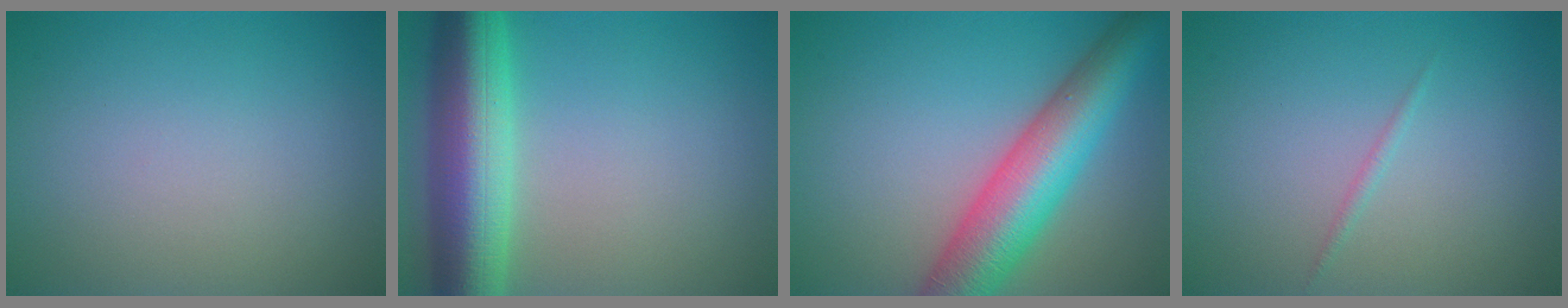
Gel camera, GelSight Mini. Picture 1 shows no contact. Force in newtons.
{"total": 9.5, "press": 9.5, "slide": 0.3}
{"total": 9.3, "press": 9.3, "slide": 0.2}
{"total": 0.6, "press": 0.6, "slide": 0.1}